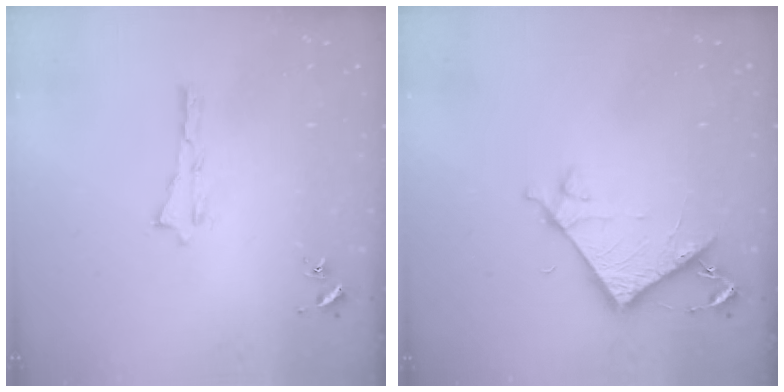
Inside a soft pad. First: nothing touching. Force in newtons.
{"total": 7.2, "press": 7.2, "slide": 0.4}